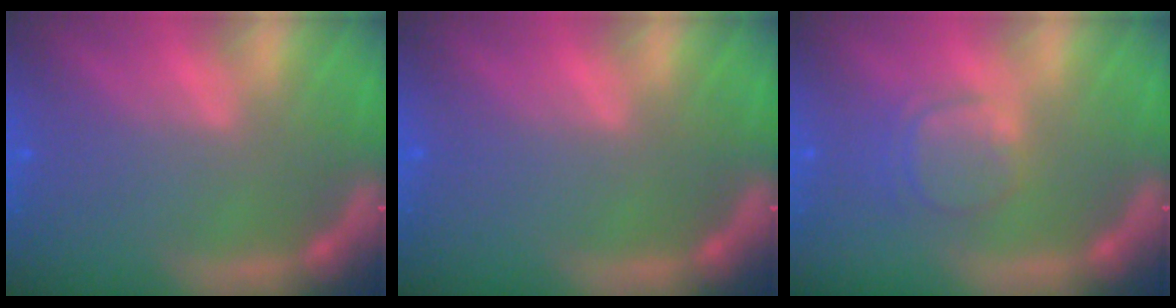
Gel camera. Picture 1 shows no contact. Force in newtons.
{"total": 0.0}
{"total": 3.0}